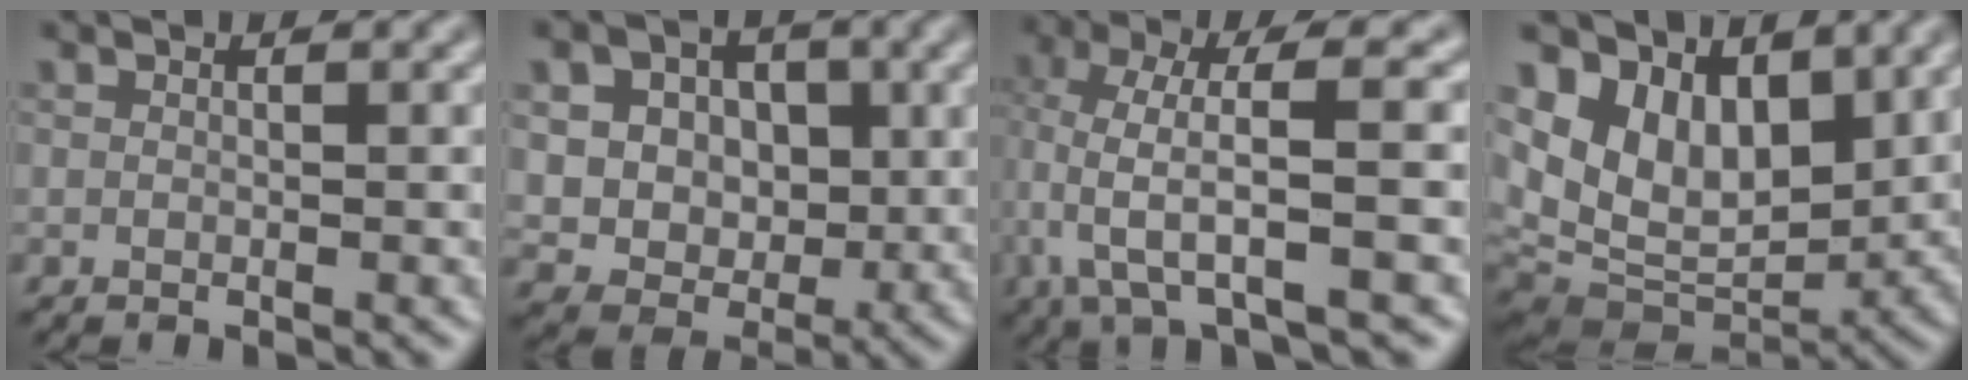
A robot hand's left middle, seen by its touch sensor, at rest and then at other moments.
{"total": 8.2, "force": [2.3, 6.6, 4.3], "torque": [-0.079, 0.015, 0.036]}
{"total": 6.6, "force": [-0.6, 1.4, 6.4], "torque": [-0.125, 0.010, -0.013]}
{"total": 8.8, "force": [3.7, 5.7, 5.5], "torque": [-0.102, -0.010, 0.063]}